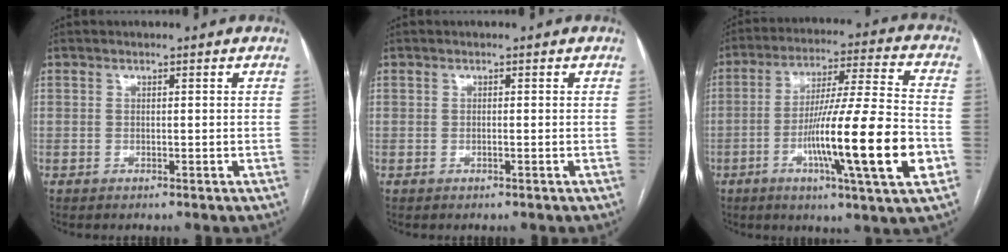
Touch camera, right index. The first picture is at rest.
{"total": 0.0}
{"total": 19.4, "force": [-5.5, 0.0, 18.5], "torque": [-0.293, -0.011, -0.092]}